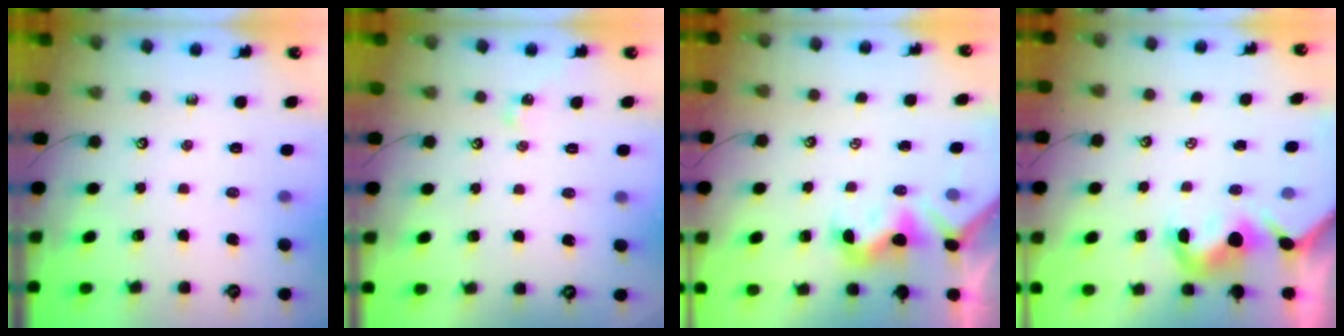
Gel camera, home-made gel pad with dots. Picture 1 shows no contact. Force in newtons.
{"total": 2.2, "press": 2.1, "slide": 0.5}
{"total": 1.2, "press": 1.0, "slide": 0.7}
{"total": 1.5, "press": 1.2, "slide": 0.9}